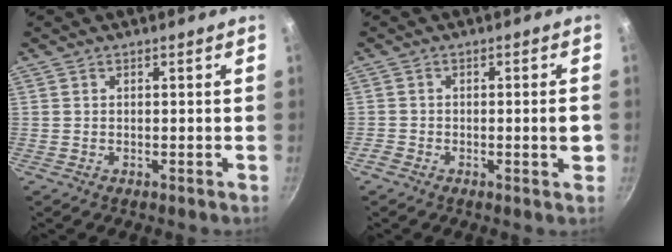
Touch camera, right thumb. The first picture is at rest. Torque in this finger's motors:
{"motor_torque": [3.50, 1.51, 1.77, -0.94, 0.18]}